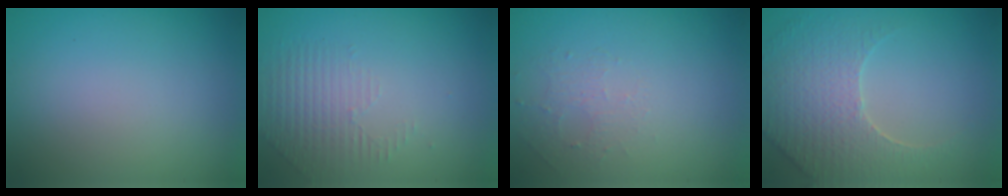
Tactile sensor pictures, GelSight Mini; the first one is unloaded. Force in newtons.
{"total": 1.5, "press": 0.9, "slide": 1.2}
{"total": 1.3, "press": 0.7, "slide": 1.2}
{"total": 4.5, "press": 4.3, "slide": 1.5}